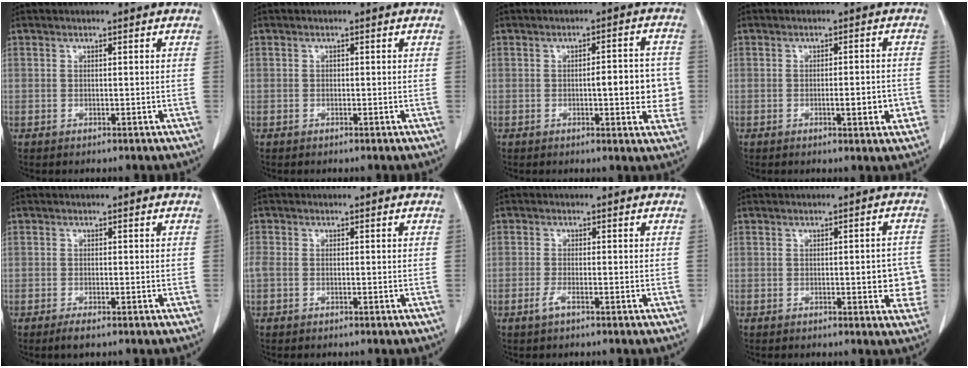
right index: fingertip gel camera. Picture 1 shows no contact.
{"total": 0.0}
{"total": 7.5, "force": [-0.8, 2.1, 7.2], "torque": [-0.084, 0.011, -0.010]}
{"total": 4.4, "force": [-1.4, 0.8, 4.1], "torque": [-0.057, -0.001, -0.015]}
{"total": 1.3, "force": [-0.9, 0.3, 0.9], "torque": [-0.019, -0.003, -0.015]}
{"total": 2.0, "force": [-0.5, 1.4, 1.4], "torque": [-0.049, 0.007, -0.006]}
{"total": 1.5, "force": [-0.9, 0.1, 1.2], "torque": [-0.027, -0.002, -0.021]}
{"total": 4.9, "force": [-0.7, 1.5, 4.6], "torque": [-0.042, 0.000, -0.011]}